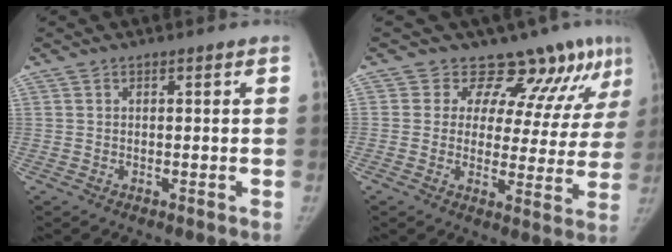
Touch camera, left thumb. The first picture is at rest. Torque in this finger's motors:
{"motor_torque": [-0.21, -0.03, -0.12, -0.21, -0.08]}